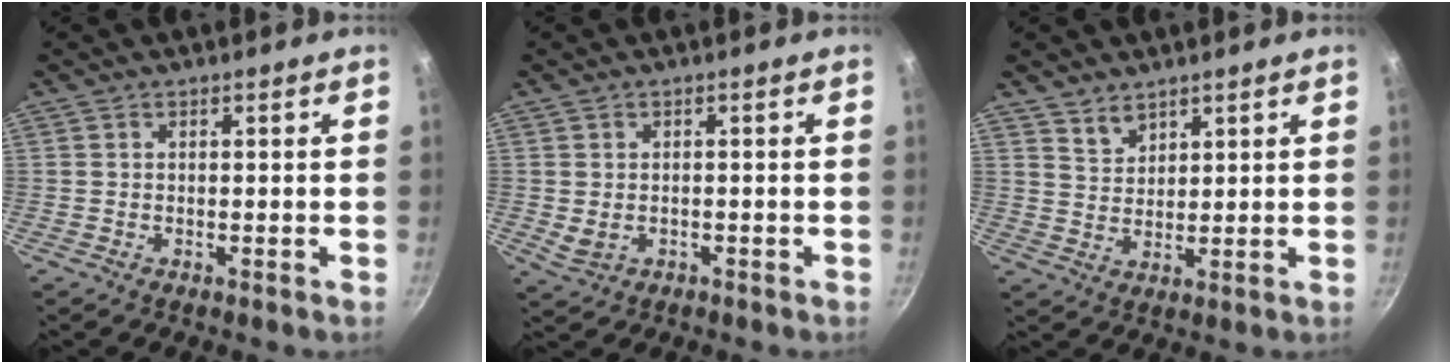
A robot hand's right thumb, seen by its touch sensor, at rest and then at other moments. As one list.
[{"total": 2.8, "force": [-0.5, 2.2, 1.6], "torque": [-0.028, 0.001, -0.002]}, {"total": 3.9, "force": [3.0, 2.2, 1.2], "torque": [-0.013, -0.014, 0.061]}]